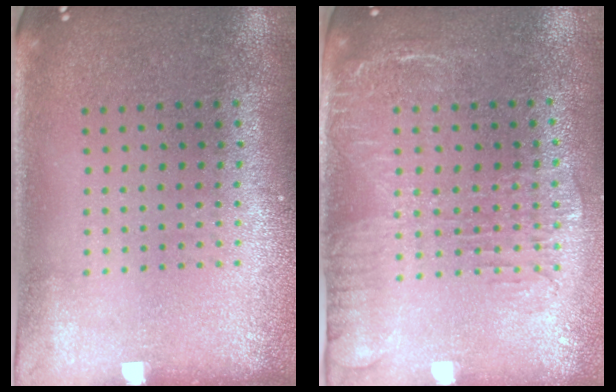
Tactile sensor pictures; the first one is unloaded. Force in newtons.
{"total": 2.0, "press": 1.6, "slide": 1.2}